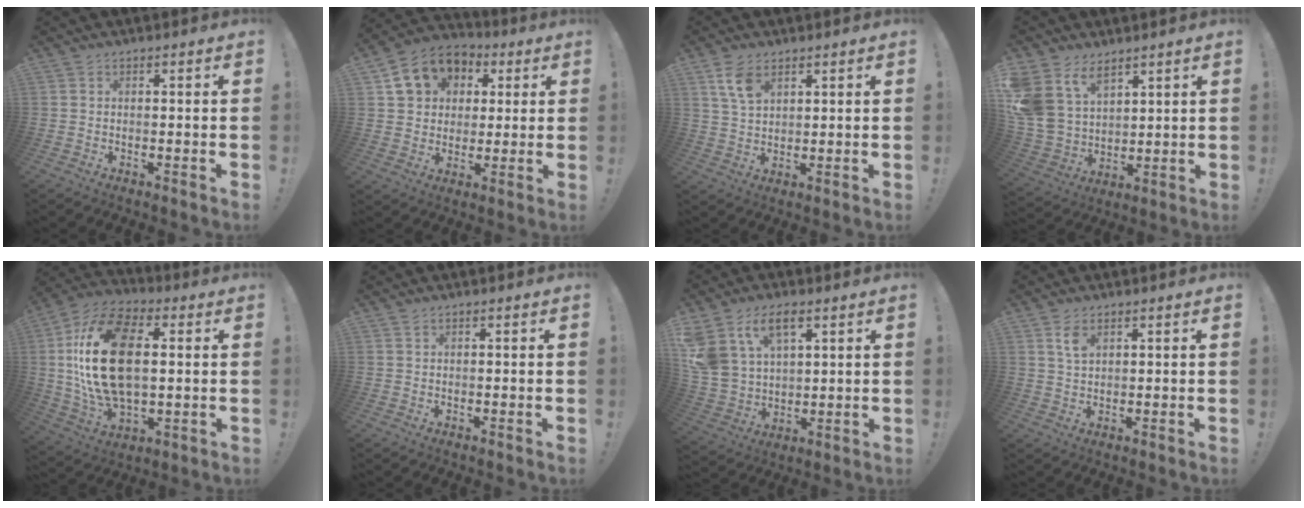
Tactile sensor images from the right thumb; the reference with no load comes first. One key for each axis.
{"total": 12.6, "fx": 5.1, "fy": 10.4, "fz": 5.0, "tx": -0.078, "ty": -0.015, "tz": 0.103}
{"total": 7.0, "fx": 4.0, "fy": 3.6, "fz": 4.5, "tx": -0.087, "ty": -0.011, "tz": 0.077}
{"total": 12.6, "fx": 7.8, "fy": 8.3, "fz": 5.5, "tx": -0.144, "ty": -0.052, "tz": 0.155}
{"total": 24.0, "fx": 2.5, "fy": 14.0, "fz": 19.4, "tx": -0.369, "ty": 0.002, "tz": 0.043}
{"total": 0.5, "fx": 0.4, "fy": 0.2, "fz": 0.2, "tx": -0.009, "ty": 0.002, "tz": 0.009}
{"total": 13.9, "fx": 7.4, "fy": 8.7, "fz": 7.9, "tx": -0.171, "ty": -0.035, "tz": 0.140}
{"total": 4.1, "fx": 2.3, "fy": 1.9, "fz": 2.9, "tx": -0.045, "ty": -0.009, "tz": 0.038}